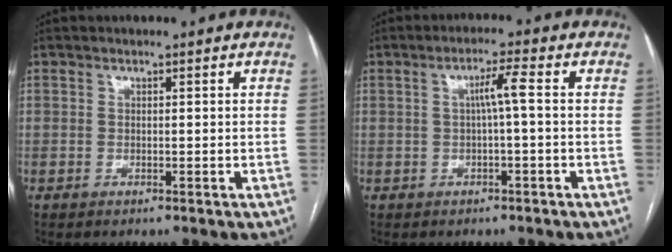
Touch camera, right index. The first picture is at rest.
{"total": 3.4, "force": [0.1, -0.2, 3.3], "torque": [-0.060, 0.008, 0.002]}